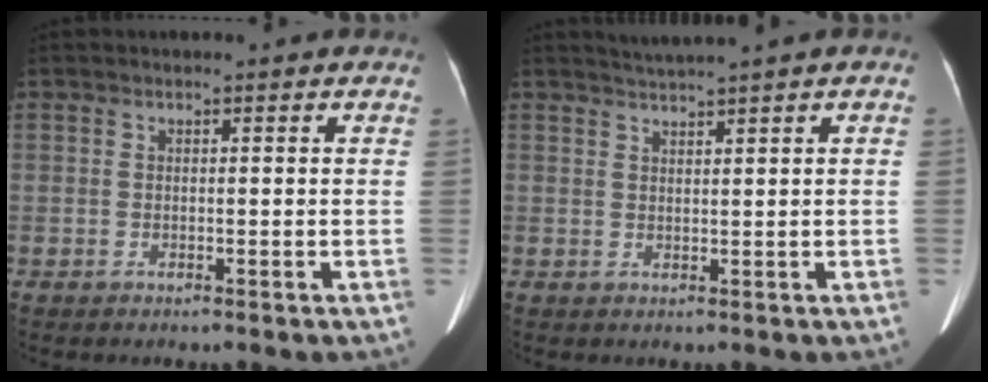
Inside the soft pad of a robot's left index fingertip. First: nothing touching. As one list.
[{"total": 1.6, "force": [1.5, -0.5, 0.4], "torque": [-0.005, 0.008, 0.032]}]